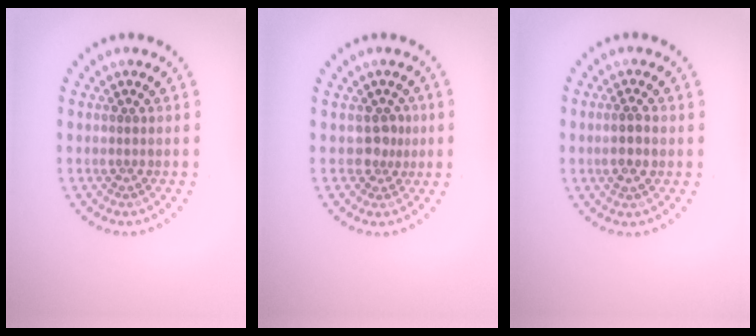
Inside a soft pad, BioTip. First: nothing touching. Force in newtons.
{"total": 1.7, "press": 1.4, "slide": 1.1}
{"total": 1.5, "press": 1.5, "slide": 0.4}